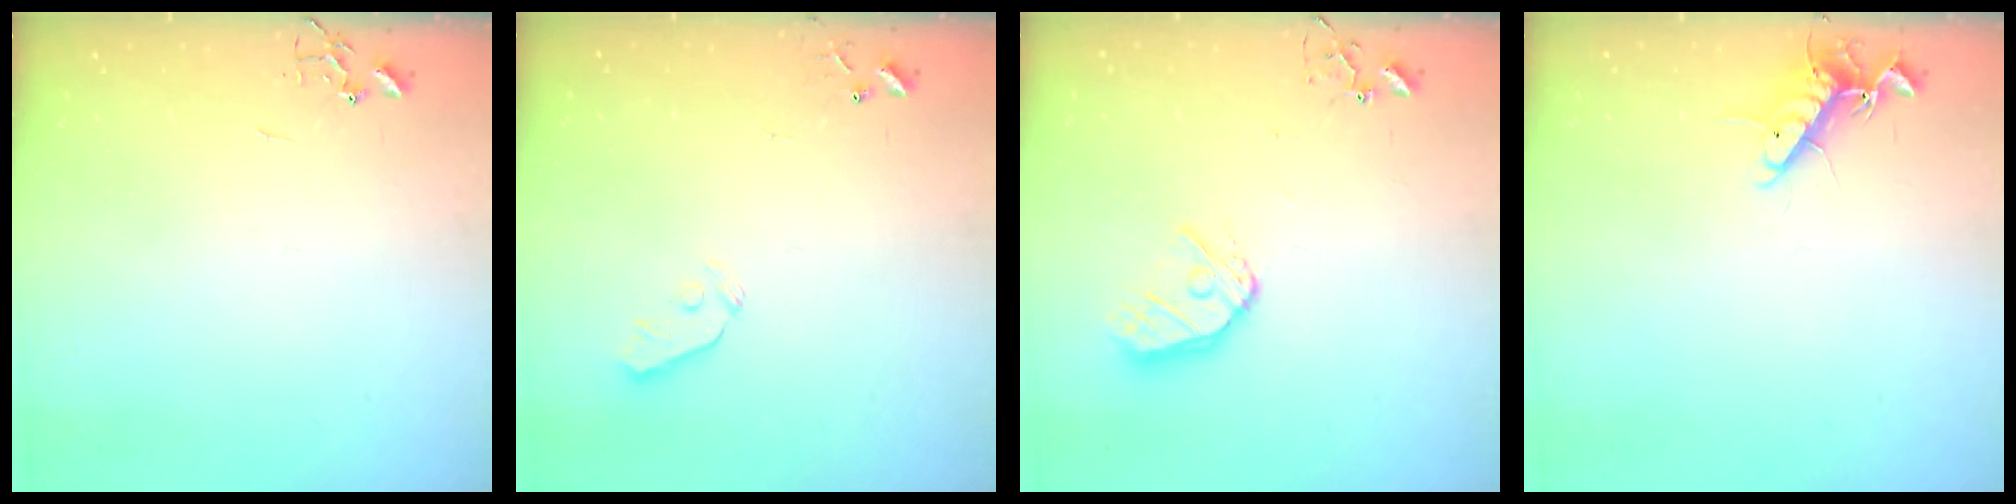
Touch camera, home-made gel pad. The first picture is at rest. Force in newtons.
{"total": 3.3, "press": 3.2, "slide": 0.7}
{"total": 11.3, "press": 11.2, "slide": 1.3}
{"total": 11.0, "press": 10.9, "slide": 1.9}